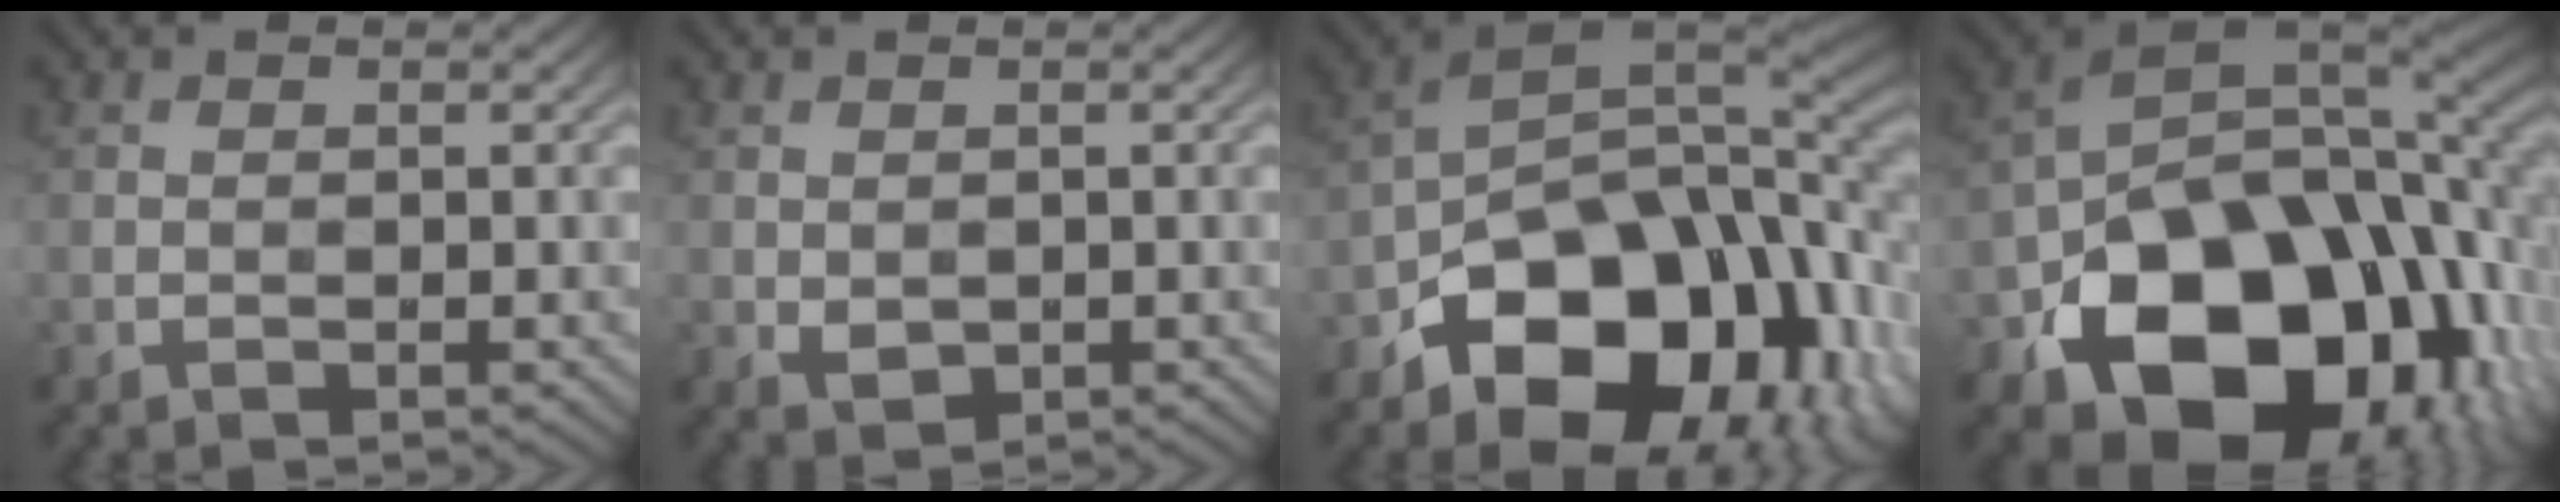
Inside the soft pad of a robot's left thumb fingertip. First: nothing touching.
{"total": 2.3, "force": [-0.3, 1.7, 1.6], "torque": [-0.034, -0.009, -0.001]}
{"total": 17.9, "force": [-6.4, 11.4, 12.2], "torque": [-0.184, -0.019, -0.107]}
{"total": 20.3, "force": [-7.0, 13.9, 12.9], "torque": [-0.221, -0.048, -0.101]}